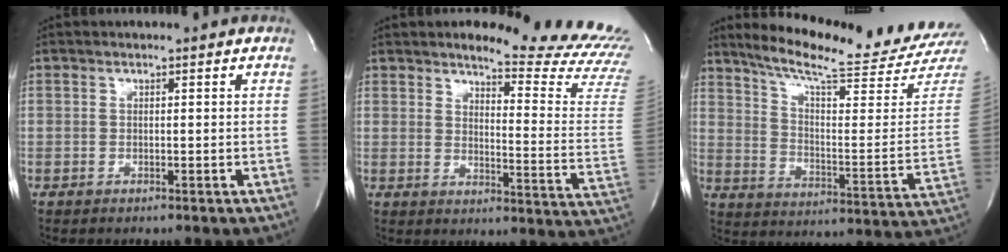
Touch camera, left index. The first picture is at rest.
{"total": 18.4, "force": [17.5, 0.1, 5.7], "torque": [-0.074, -0.157, 0.190]}
{"total": 21.6, "force": [19.9, -0.5, 8.3], "torque": [-0.138, -0.097, 0.266]}